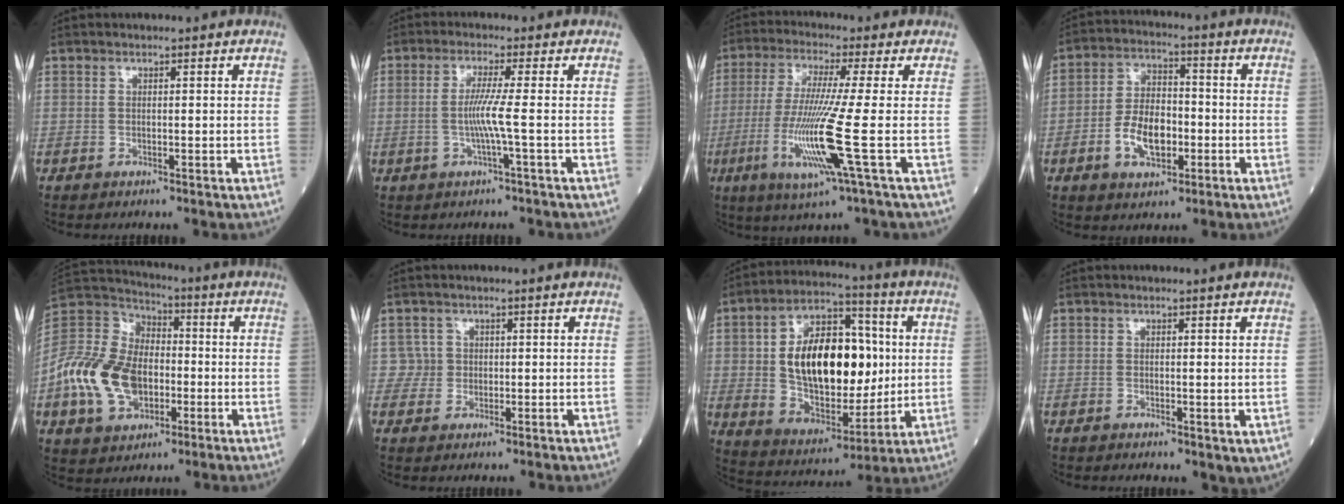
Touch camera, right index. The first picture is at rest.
{"total": 4.2, "force": [-0.5, -1.1, 4.0], "torque": [-0.086, -0.004, -0.009]}
{"total": 11.7, "force": [-3.1, -1.7, 11.2], "torque": [-0.239, -0.027, -0.062]}
{"total": 8.6, "force": [-2.5, 4.6, 6.8], "torque": [-0.136, 0.011, -0.044]}
{"total": 16.1, "force": [-4.0, 10.6, 11.4], "torque": [-0.264, 0.022, -0.068]}
{"total": 1.8, "force": [0.3, 1.8, -0.5], "torque": [0.021, 0.006, 0.002]}
{"total": 19.4, "force": [2.1, 9.8, 16.7], "torque": [-0.297, 0.020, 0.042]}
{"total": 1.9, "force": [-0.1, 0.9, 1.7], "torque": [-0.027, -0.007, 0.004]}